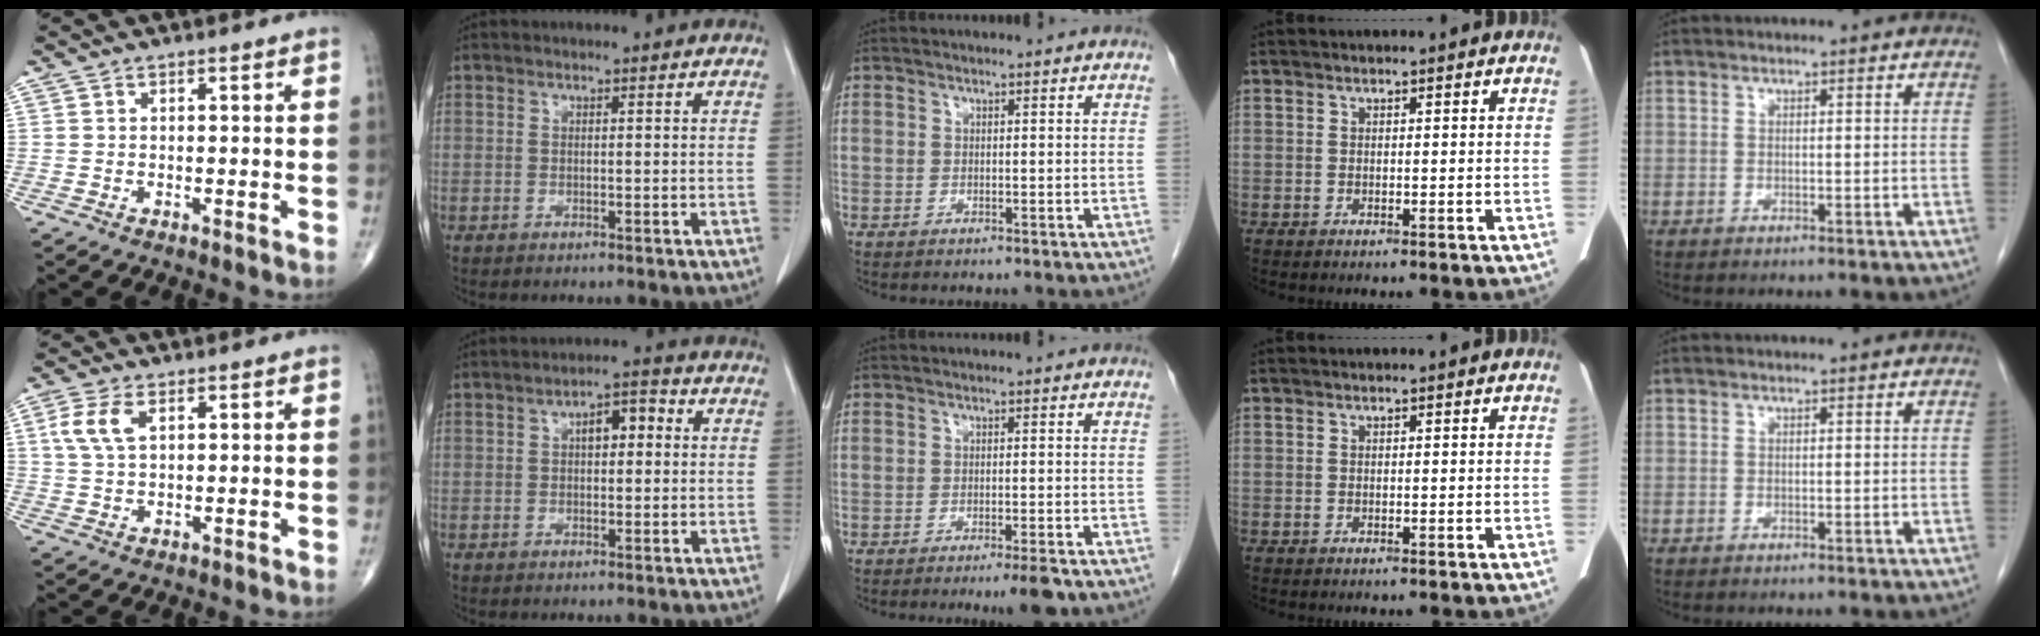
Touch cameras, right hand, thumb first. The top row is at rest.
{"thumb": {"total": 5.9, "force": [2.0, 3.1, 4.6], "torque": [-0.110, 0.006, 0.040]}, "index": {"total": 4.3, "force": [0.8, 1.9, 3.8], "torque": [-0.058, 0.022, 0.009]}, "middle": {"total": 3.3, "force": [-2.3, -0.1, 2.3], "torque": [-0.028, -0.007, -0.033]}}